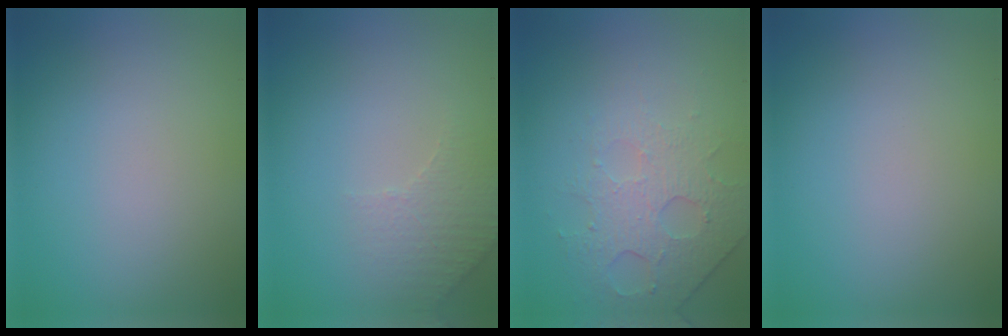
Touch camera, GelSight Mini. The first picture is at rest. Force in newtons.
{"total": 2.3, "press": 2.3, "slide": 0.6}
{"total": 4.8, "press": 3.2, "slide": 3.6}
{"total": 0.0}